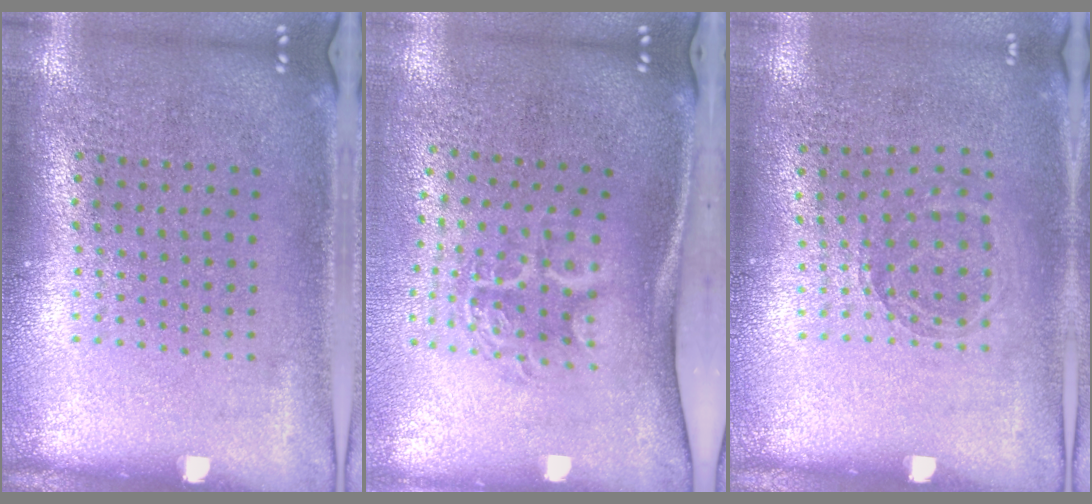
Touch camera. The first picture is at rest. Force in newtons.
{"total": 2.0, "press": 1.3, "slide": 1.5}
{"total": 0.9, "press": 0.8, "slide": 0.5}